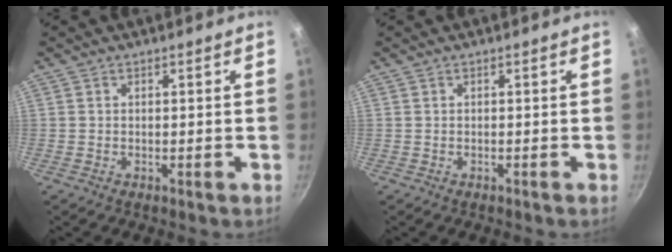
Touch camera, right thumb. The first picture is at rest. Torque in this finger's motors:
{"motor_torque": [0.00, 0.00, 0.00, 0.00, 0.00]}